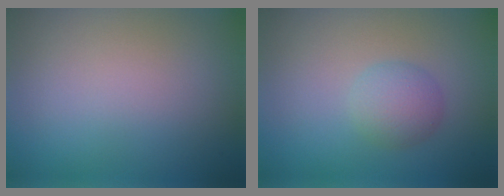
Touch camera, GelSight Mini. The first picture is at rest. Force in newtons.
{"total": 2.7, "press": 2.7, "slide": 0.1}